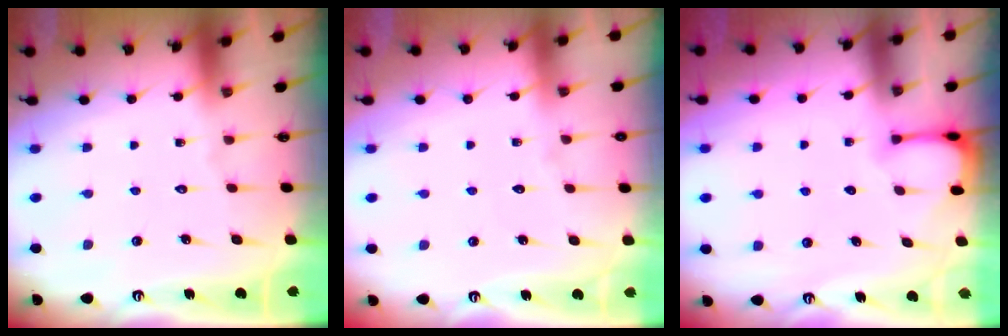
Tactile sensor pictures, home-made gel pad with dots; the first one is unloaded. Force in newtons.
{"total": 2.8, "press": 2.8, "slide": 0.4}
{"total": 2.6, "press": 2.5, "slide": 0.4}